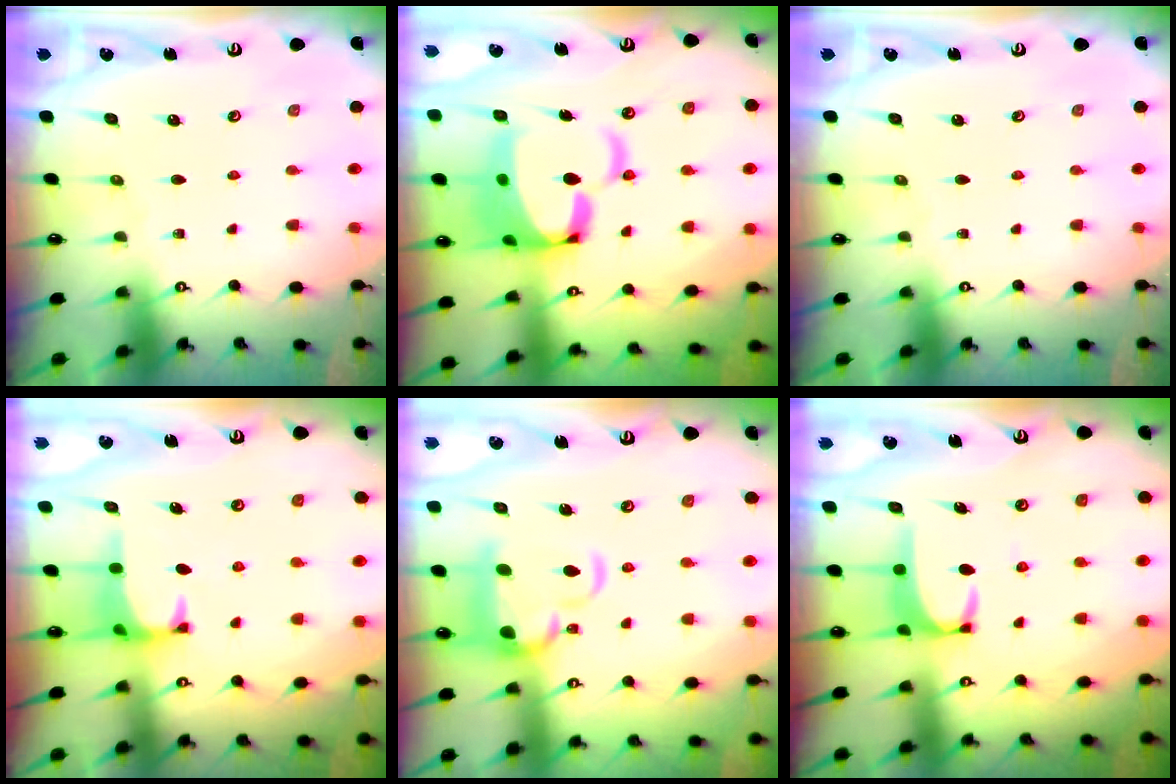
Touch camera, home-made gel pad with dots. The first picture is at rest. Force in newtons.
{"total": 14.2, "press": 14.0, "slide": 1.9}
{"total": 0.0}
{"total": 0.9, "press": 0.5, "slide": 0.8}
{"total": 6.8, "press": 6.6, "slide": 1.6}
{"total": 3.7, "press": 3.6, "slide": 0.5}